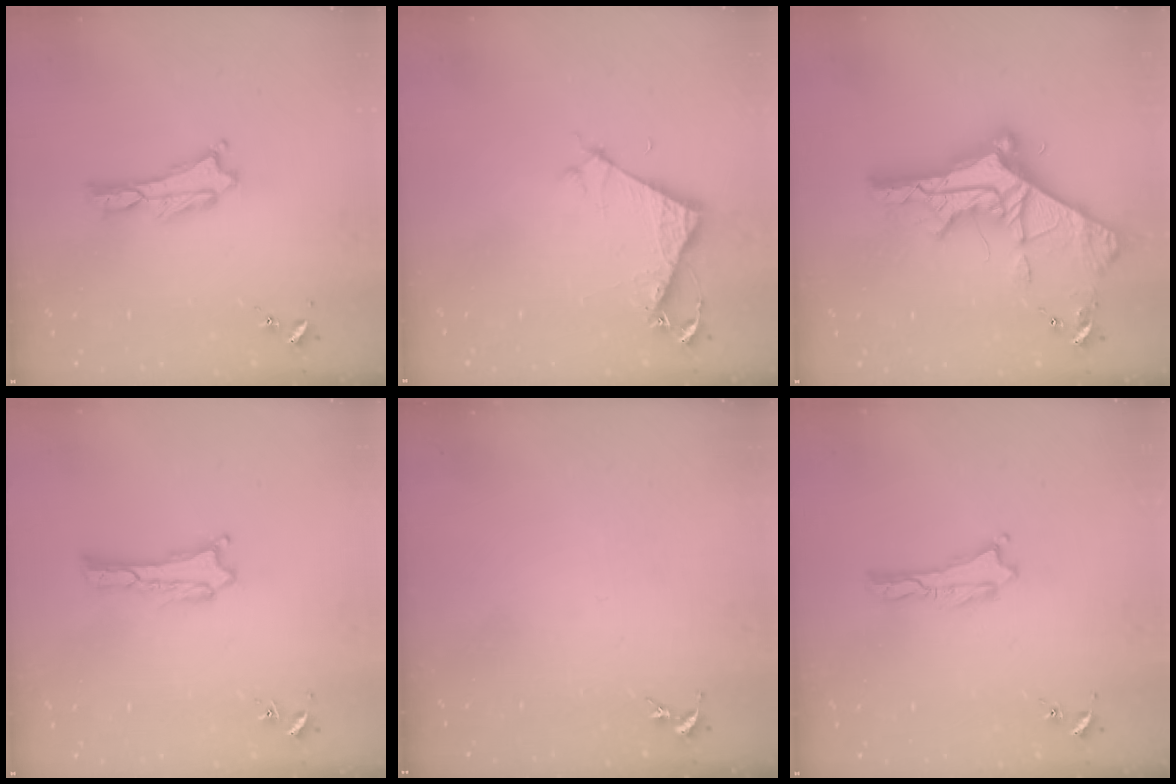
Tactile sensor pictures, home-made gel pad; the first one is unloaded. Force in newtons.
{"total": 4.0, "press": 4.0, "slide": 0.3}
{"total": 10.8, "press": 10.7, "slide": 1.2}
{"total": 0.8, "press": 0.8, "slide": 0.0}
{"total": 0.0}
{"total": 0.0}